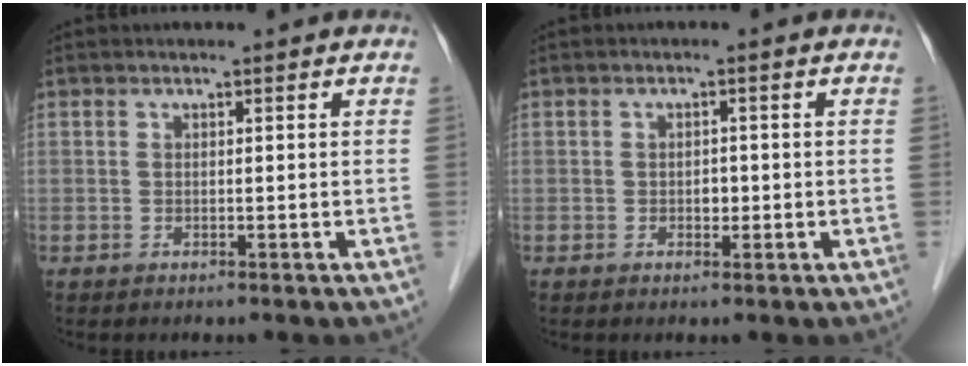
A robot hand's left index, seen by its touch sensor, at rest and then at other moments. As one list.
[{"total": 1.4, "force": [-0.4, 0.9, 0.9], "torque": [-0.014, -0.001, -0.005]}]